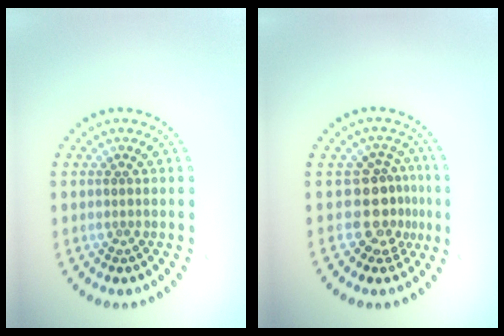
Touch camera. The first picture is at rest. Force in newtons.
{"total": 3.6, "press": 2.6, "slide": 2.5}